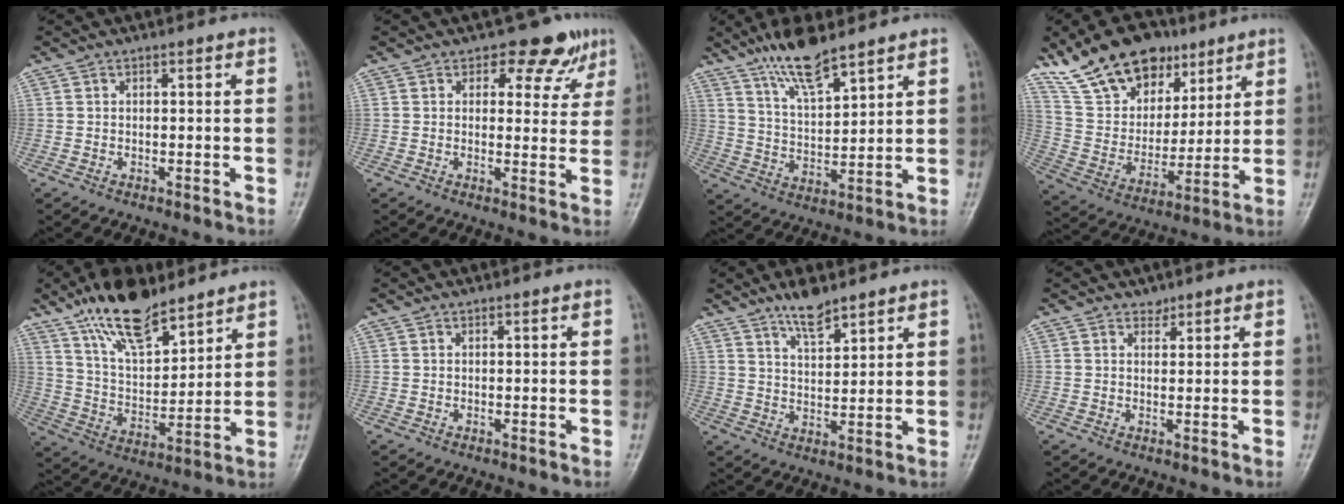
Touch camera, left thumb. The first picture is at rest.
{"total": 6.9, "force": [4.5, 4.3, 2.9], "torque": [0.000, -0.022, 0.046]}
{"total": 10.4, "force": [7.8, 2.5, 6.3], "torque": [-0.107, -0.048, 0.154]}
{"total": 18.7, "force": [12.6, 10.7, 8.7], "torque": [-0.110, -0.041, 0.234]}
{"total": 15.5, "force": [11.0, 6.0, 9.0], "torque": [-0.131, -0.054, 0.208]}
{"total": 0.0}
{"total": 6.1, "force": [4.8, 1.8, 3.3], "torque": [-0.045, -0.033, 0.087]}
{"total": 1.3, "force": [1.1, 0.7, 0.0], "torque": [0.011, -0.009, 0.014]}